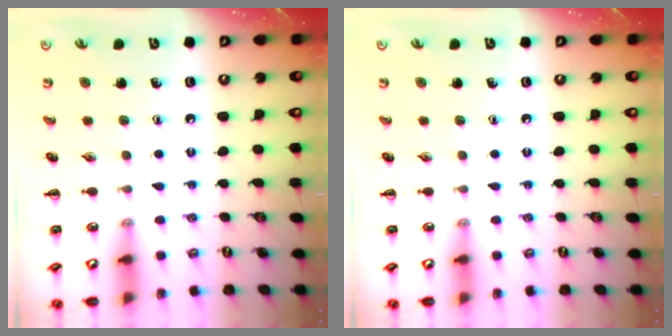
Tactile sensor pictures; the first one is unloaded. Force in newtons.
{"total": 0.0}